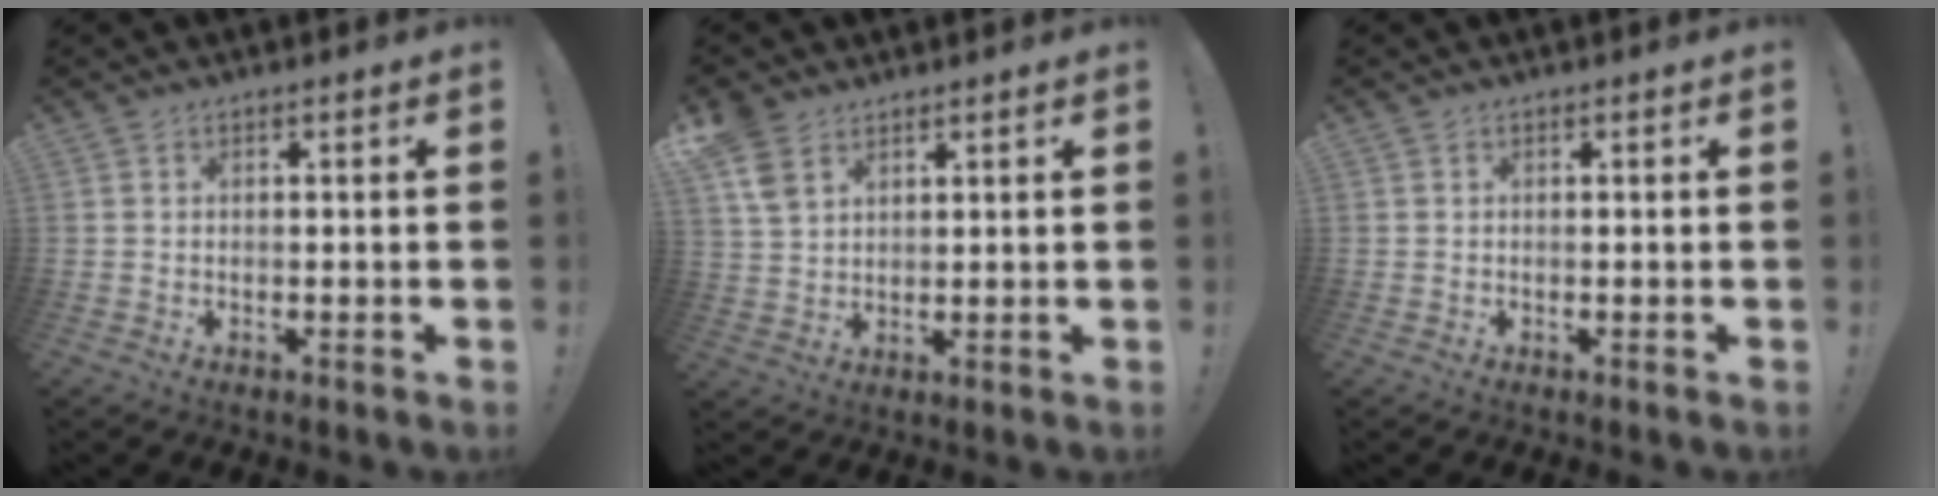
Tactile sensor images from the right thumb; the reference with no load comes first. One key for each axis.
{"total": 7.6, "fx": 4.7, "fy": 4.4, "fz": 3.9, "tx": -0.079, "ty": -0.014, "tz": 0.093}
{"total": 0.0}